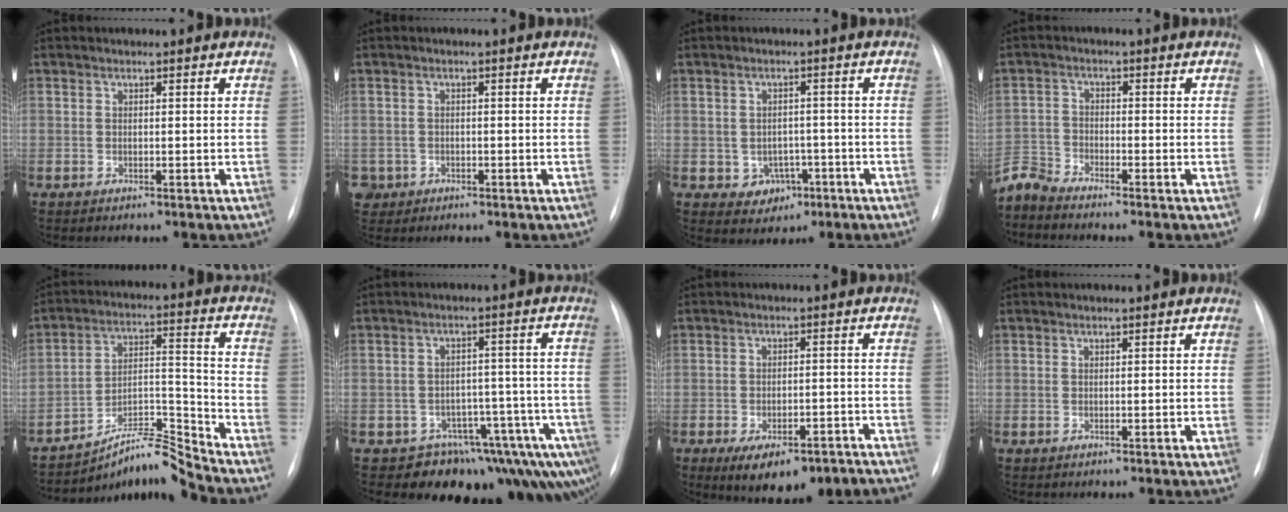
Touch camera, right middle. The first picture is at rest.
{"total": 2.7, "force": [-1.1, 2.5, -0.1], "torque": [0.003, 0.009, -0.018]}
{"total": 4.4, "force": [-1.7, 3.8, 1.5], "torque": [-0.014, 0.012, -0.012]}
{"total": 4.5, "force": [-4.5, -0.1, 0.1], "torque": [-0.007, -0.008, -0.089]}
{"total": 8.7, "force": [-8.5, -1.3, 1.7], "torque": [-0.031, 0.043, -0.144]}
{"total": 12.9, "force": [-9.8, 6.1, 5.8], "torque": [-0.025, 0.059, -0.115]}
{"total": 11.3, "force": [-8.2, 3.9, 6.8], "torque": [-0.088, 0.005, -0.112]}
{"total": 0.0}